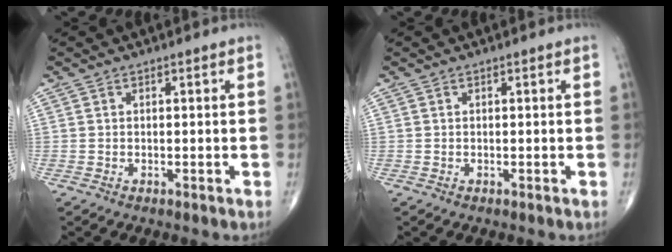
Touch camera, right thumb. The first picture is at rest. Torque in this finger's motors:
{"motor_torque": [-0.12, 0.12, 0.00, 0.00, 0.01]}